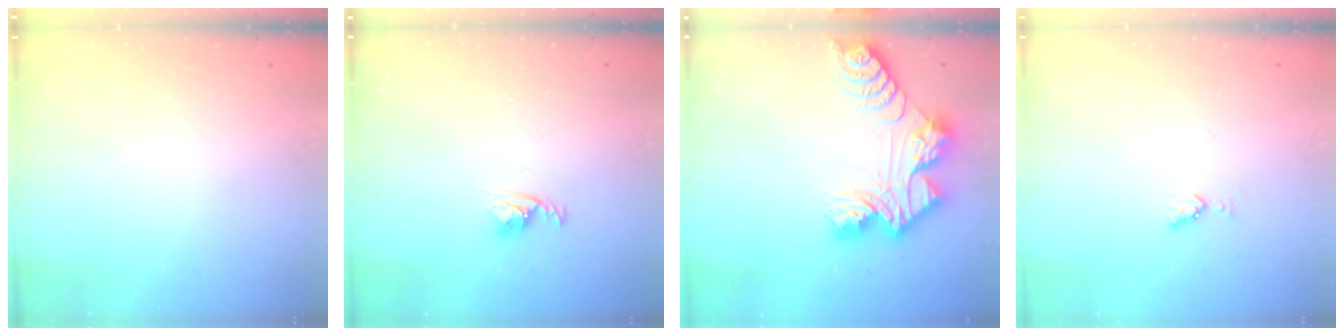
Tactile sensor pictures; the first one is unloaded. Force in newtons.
{"total": 3.3, "press": 3.3, "slide": 0.5}
{"total": 13.7, "press": 13.7, "slide": 1.1}
{"total": 3.6, "press": 3.5, "slide": 0.9}